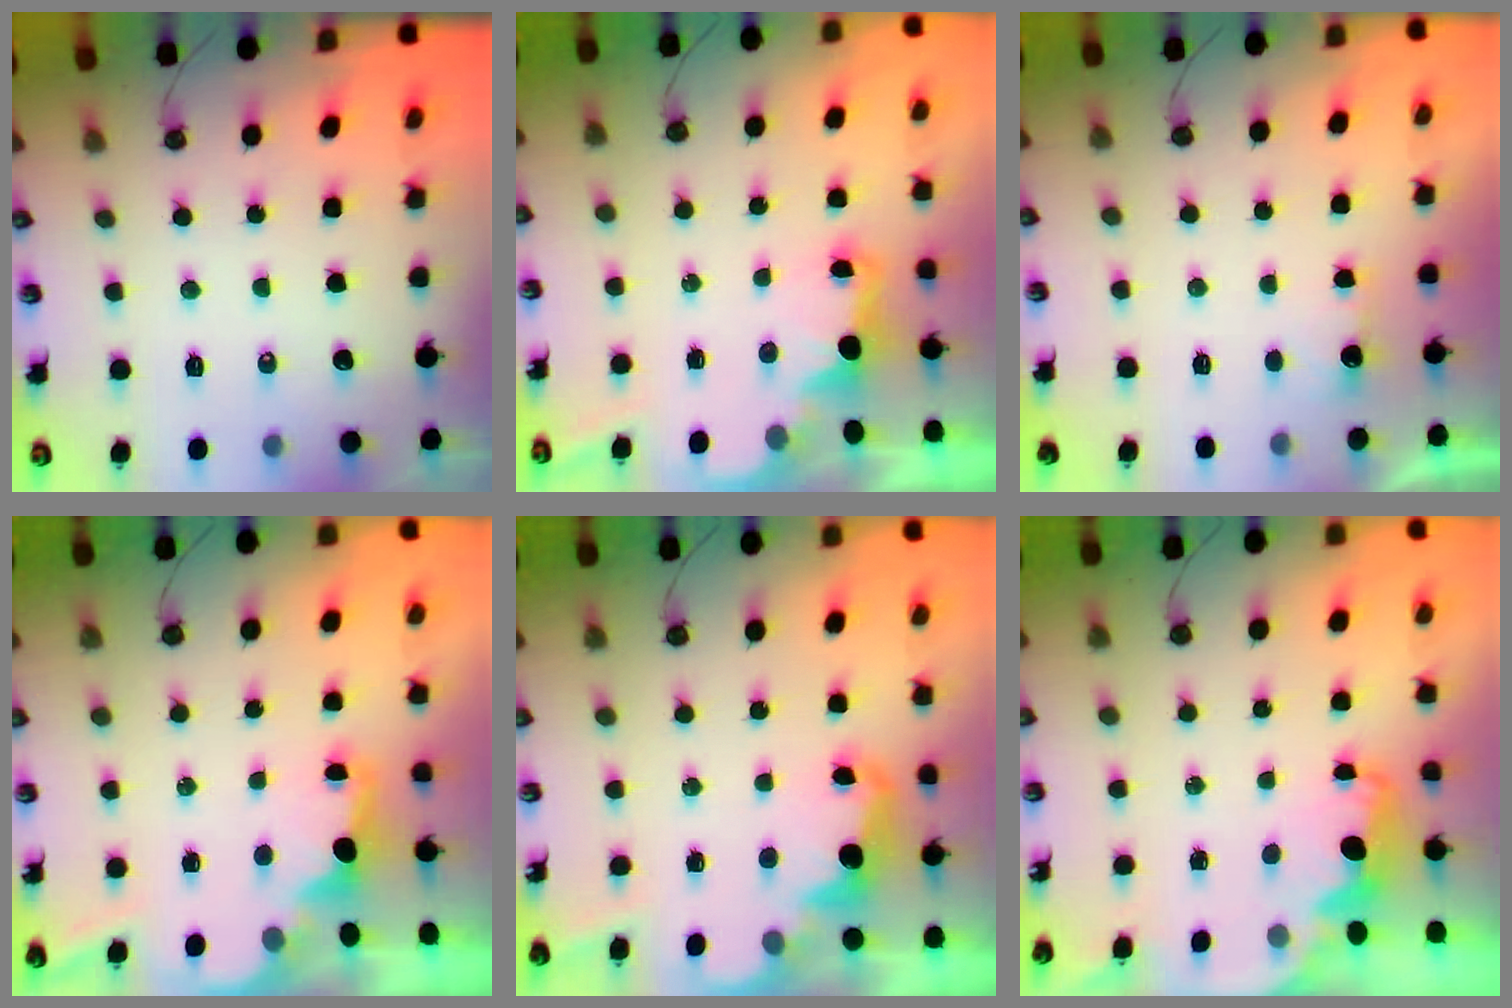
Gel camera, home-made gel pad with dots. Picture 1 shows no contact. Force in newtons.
{"total": 2.4, "press": 2.2, "slide": 0.8}
{"total": 1.3, "press": 1.1, "slide": 0.8}
{"total": 1.9, "press": 1.8, "slide": 0.6}
{"total": 3.4, "press": 3.3, "slide": 0.8}
{"total": 2.2, "press": 2.1, "slide": 0.6}